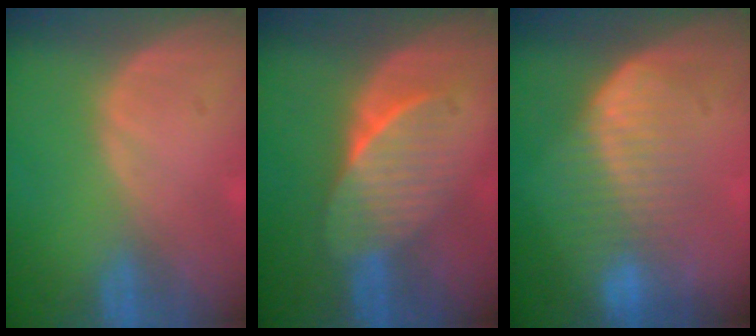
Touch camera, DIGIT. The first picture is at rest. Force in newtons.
{"total": 7.5, "press": 6.8, "slide": 3.2}
{"total": 6.8, "press": 6.7, "slide": 1.4}